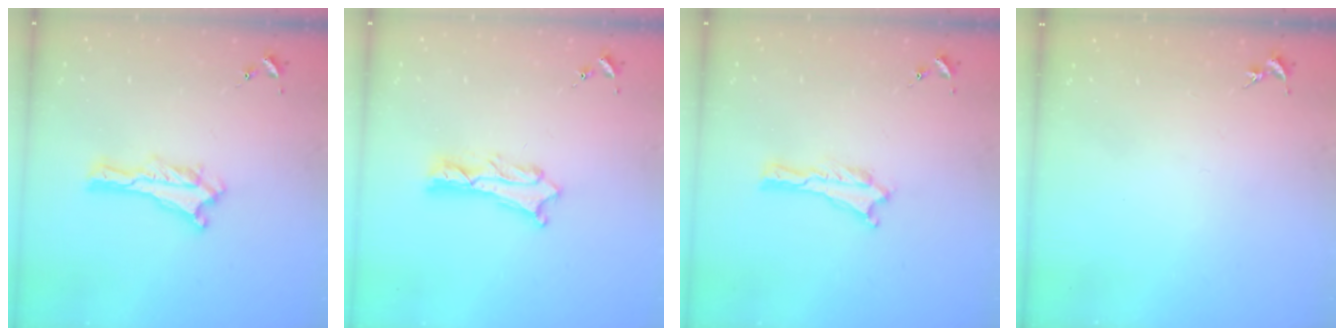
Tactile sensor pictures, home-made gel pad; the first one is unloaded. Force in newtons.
{"total": 2.0, "press": 2.0, "slide": 0.2}
{"total": 0.0}
{"total": 0.0}